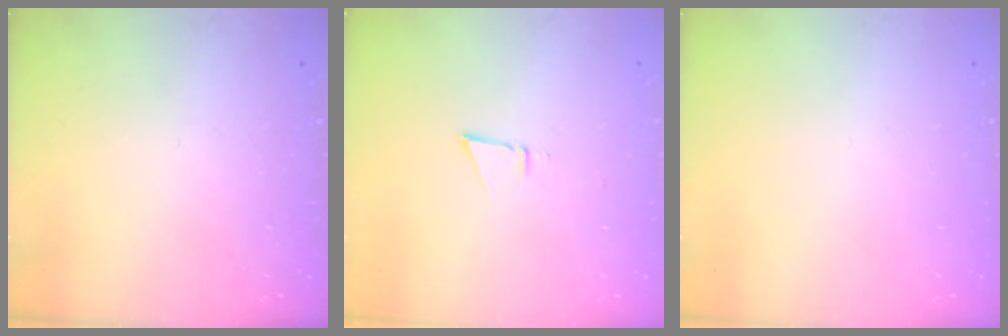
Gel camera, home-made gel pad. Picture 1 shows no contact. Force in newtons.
{"total": 3.0, "press": 2.9, "slide": 0.8}
{"total": 0.0}